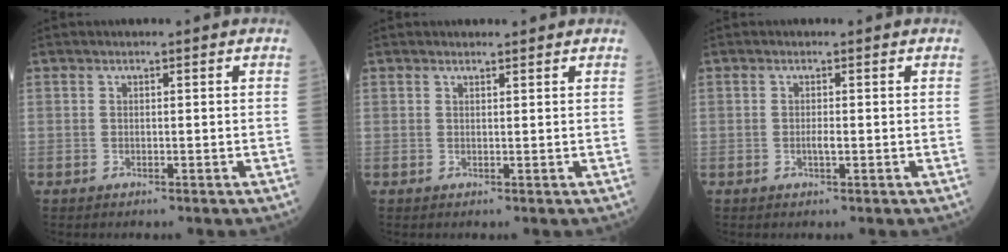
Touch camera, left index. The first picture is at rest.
{"total": 1.8, "force": [1.8, 0.2, 0.3], "torque": [-0.012, 0.005, 0.022]}
{"total": 1.0, "force": [-0.1, 0.1, 0.9], "torque": [-0.019, -0.001, -0.002]}